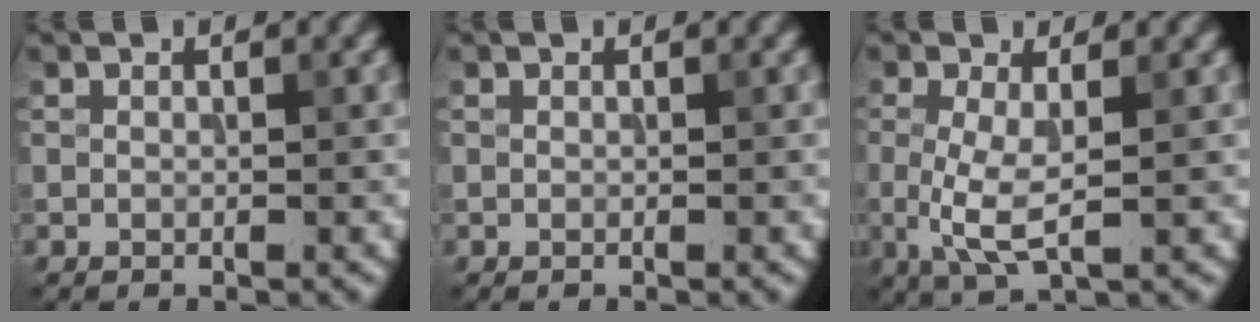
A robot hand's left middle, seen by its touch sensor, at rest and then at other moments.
{"total": 0.0}
{"total": 3.7, "force": [-0.2, 0.8, 3.6], "torque": [-0.091, -0.006, -0.003]}